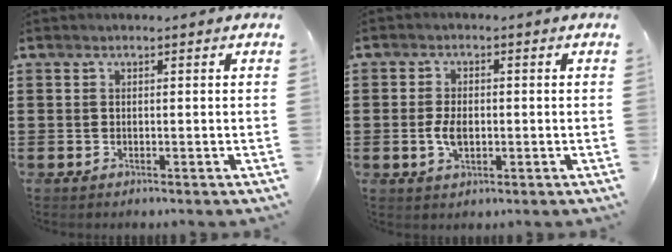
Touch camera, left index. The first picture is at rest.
{"total": 3.9, "force": [-0.4, 2.0, 3.3], "torque": [-0.076, -0.001, -0.011]}